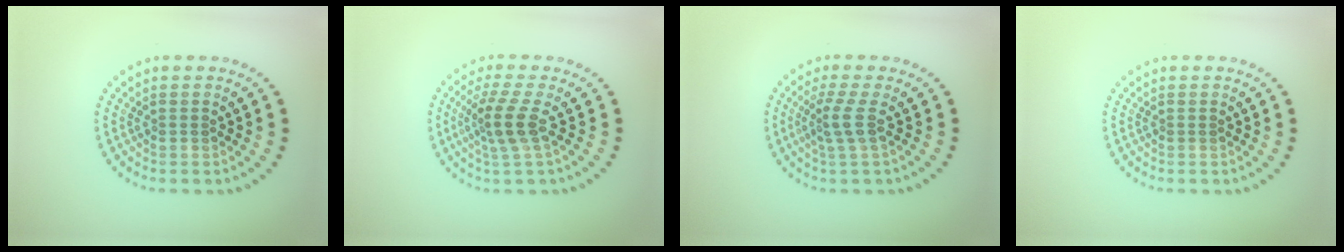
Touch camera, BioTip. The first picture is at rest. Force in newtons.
{"total": 3.2, "press": 2.5, "slide": 2.0}
{"total": 2.2, "press": 1.6, "slide": 1.5}
{"total": 0.0}